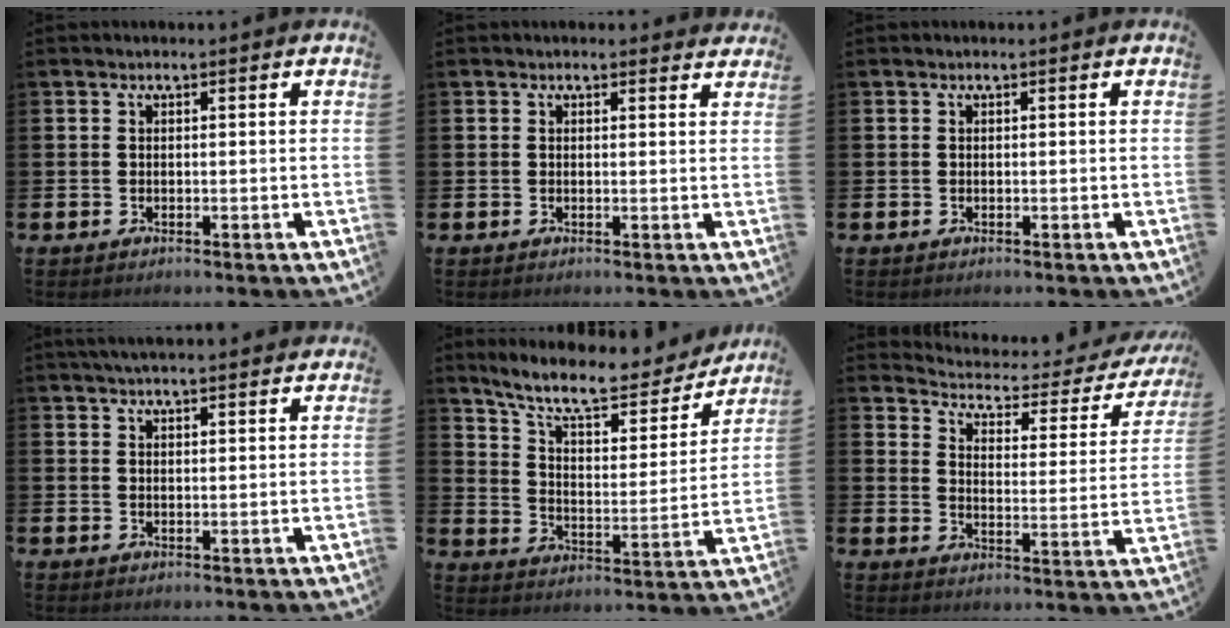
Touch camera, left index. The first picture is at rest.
{"total": 1.0, "force": [0.9, 0.2, 0.0], "torque": [0.010, -0.001, 0.015]}
{"total": 0.0}
{"total": 3.2, "force": [3.0, 0.2, 0.8], "torque": [-0.018, -0.008, 0.055]}
{"total": 10.4, "force": [9.0, 2.7, 4.5], "torque": [-0.110, -0.056, 0.152]}
{"total": 3.7, "force": [3.2, 1.7, 1.1], "torque": [-0.047, -0.030, 0.043]}